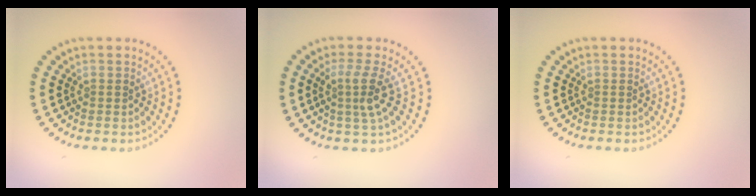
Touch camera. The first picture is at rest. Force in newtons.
{"total": 2.7, "press": 1.9, "slide": 1.8}
{"total": 0.0}